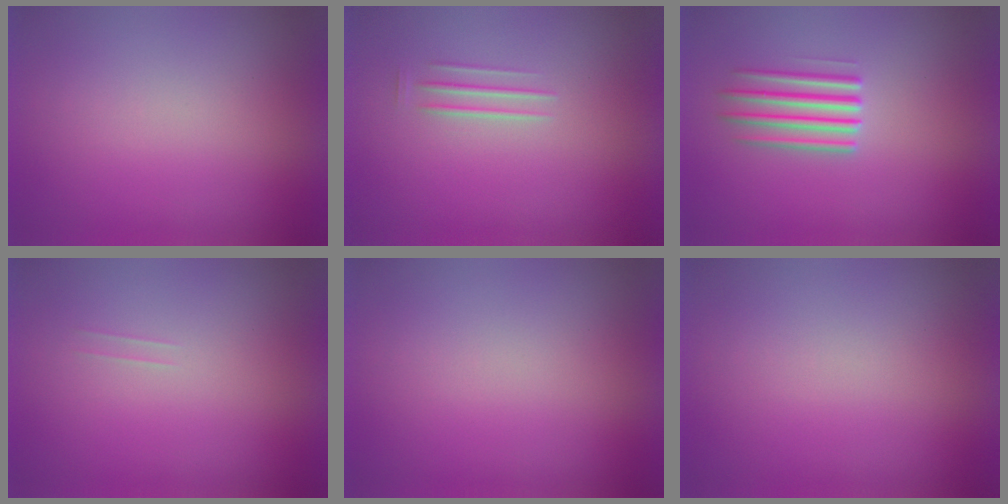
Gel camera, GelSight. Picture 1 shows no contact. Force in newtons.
{"total": 1.6}
{"total": 2.5}
{"total": 1.0}
{"total": 0.0}
{"total": 0.0}